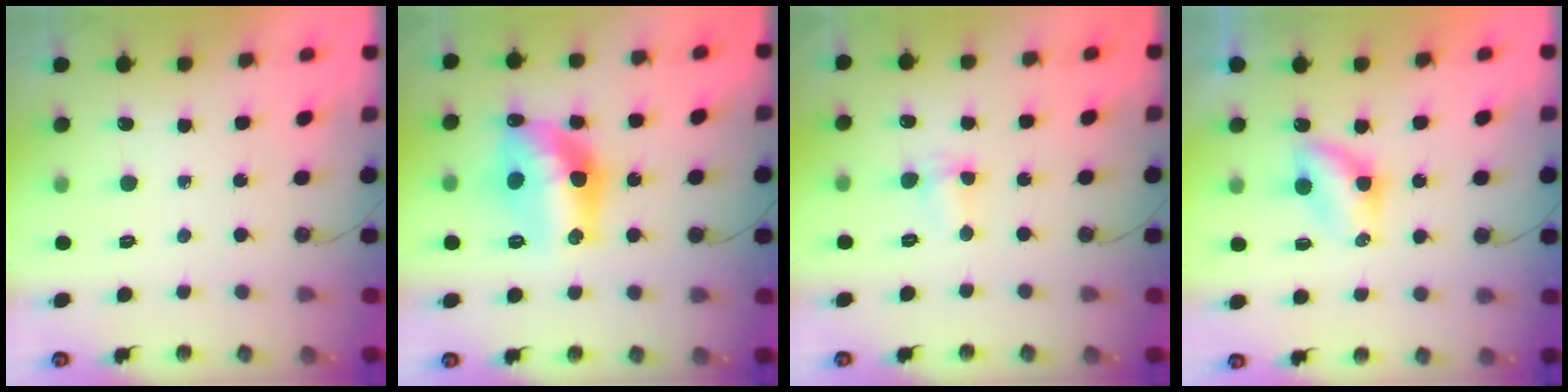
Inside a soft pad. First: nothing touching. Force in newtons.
{"total": 14.9, "press": 14.9, "slide": 1.1}
{"total": 1.9, "press": 1.8, "slide": 0.5}
{"total": 5.0, "press": 5.0, "slide": 0.5}